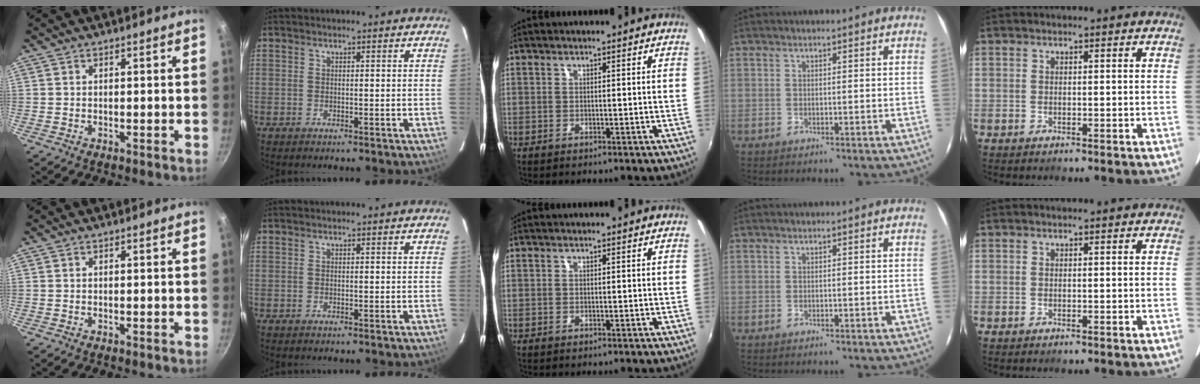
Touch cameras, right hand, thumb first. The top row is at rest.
{}